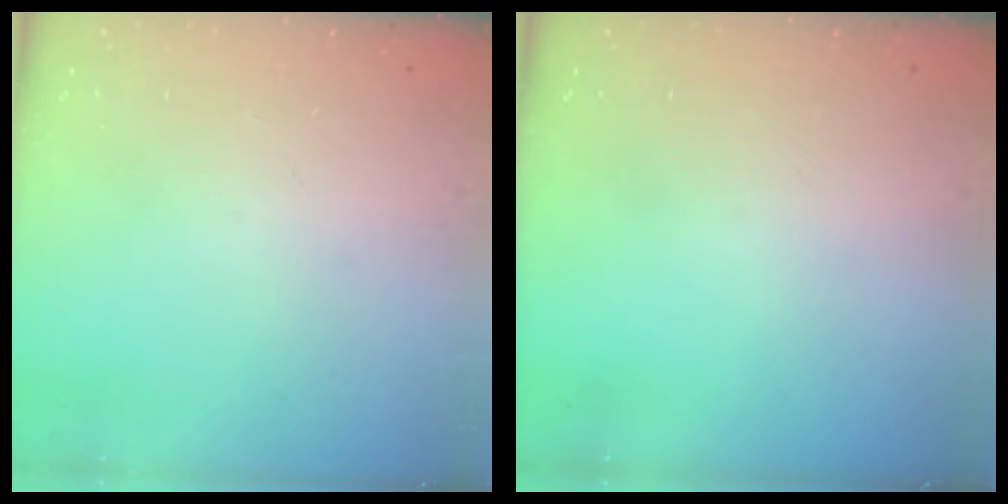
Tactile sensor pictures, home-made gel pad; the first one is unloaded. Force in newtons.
{"total": 0.0}